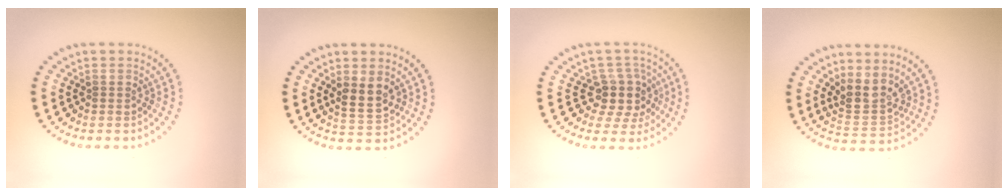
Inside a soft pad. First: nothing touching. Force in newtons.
{"total": 2.7, "press": 2.6, "slide": 0.8}
{"total": 3.5, "press": 2.9, "slide": 2.0}
{"total": 3.2, "press": 2.5, "slide": 2.0}